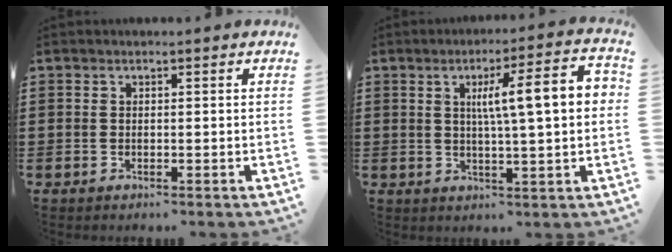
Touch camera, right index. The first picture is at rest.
{"total": 10.4, "force": [2.0, 1.5, 10.1], "torque": [-0.180, 0.006, 0.025]}